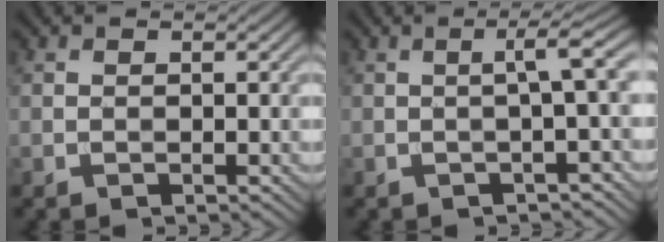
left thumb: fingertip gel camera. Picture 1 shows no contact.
{"total": 3.6, "force": [-0.1, 0.3, 3.6], "torque": [-0.050, 0.017, -0.009]}